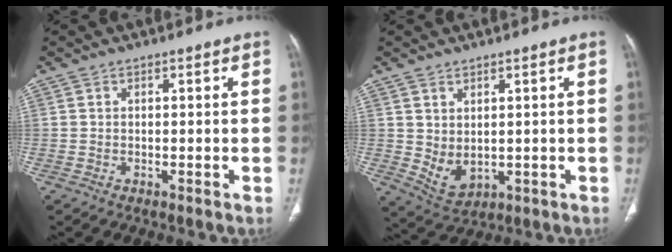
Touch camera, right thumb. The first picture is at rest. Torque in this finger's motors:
{"motor_torque": [-0.64, 0.33, -0.11, 0.16, 0.12]}